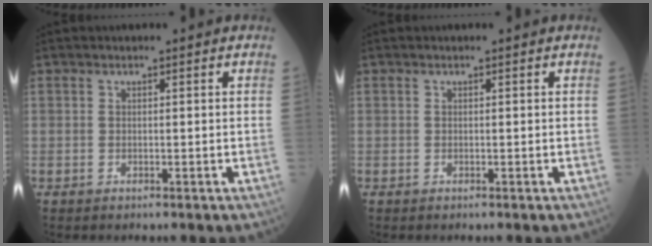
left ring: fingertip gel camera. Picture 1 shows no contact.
{"total": 0.0}